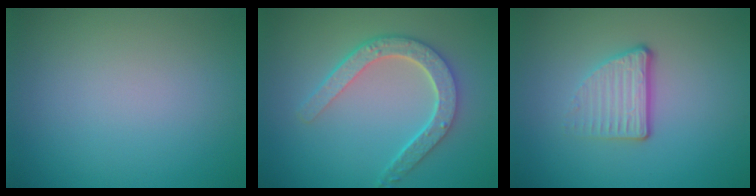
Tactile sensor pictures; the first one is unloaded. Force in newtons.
{"total": 4.5, "press": 3.6, "slide": 2.8}
{"total": 3.5, "press": 2.5, "slide": 2.5}